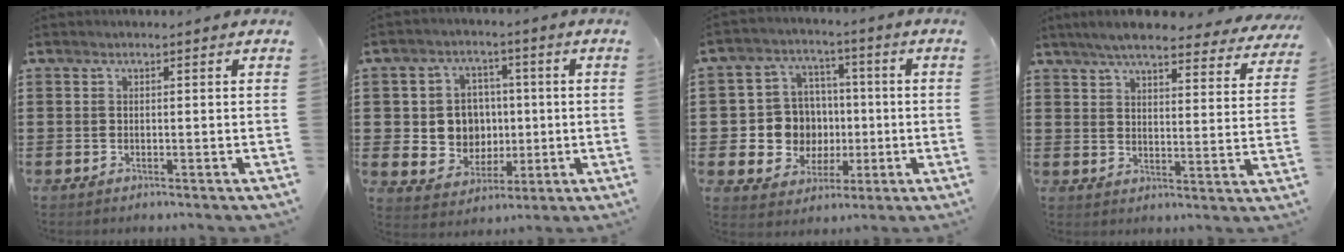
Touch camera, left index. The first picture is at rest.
{"total": 7.0, "force": [0.7, 6.6, 2.3], "torque": [-0.058, 0.013, 0.014]}
{"total": 9.0, "force": [-0.1, 8.6, 2.5], "torque": [-0.080, 0.018, 0.011]}
{"total": 6.5, "force": [6.0, 0.6, 2.6], "torque": [-0.072, -0.021, 0.106]}